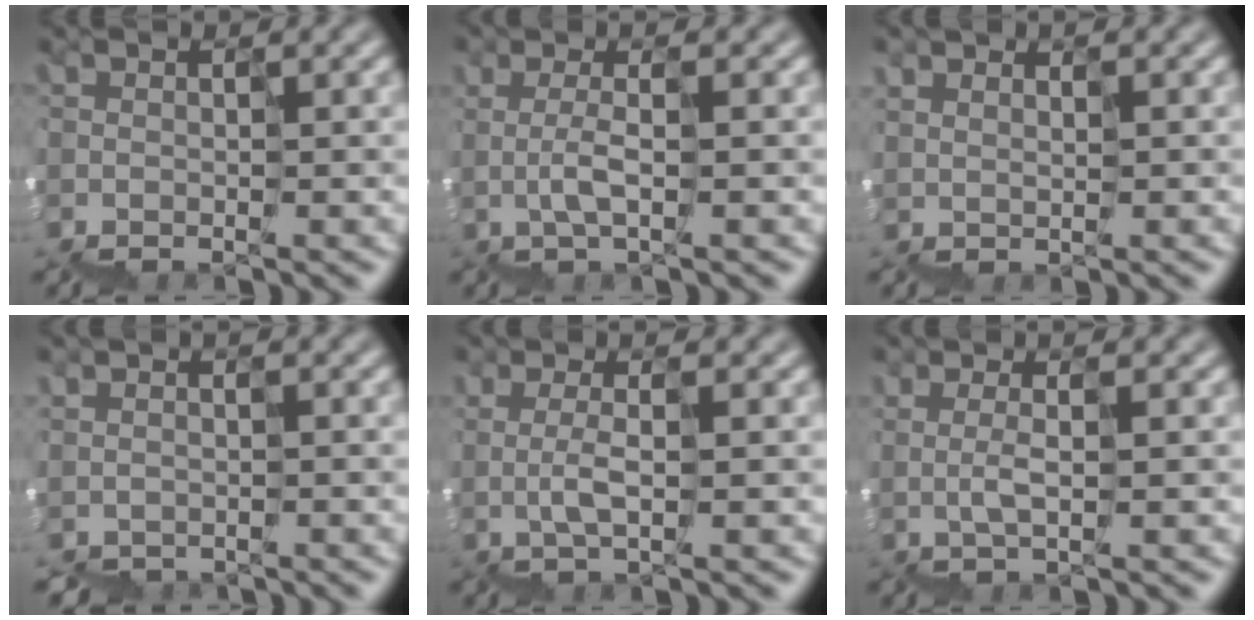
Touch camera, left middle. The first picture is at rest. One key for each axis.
{"total": 0.9, "fx": 0.7, "fy": -0.2, "fz": 0.6, "tx": -0.010, "ty": 0.011, "tz": 0.012}
{"total": 1.4, "fx": 1.4, "fy": 0.2, "fz": 0.0, "tx": 0.019, "ty": 0.000, "tz": 0.035}
{"total": 2.1, "fx": -1.7, "fy": 0.2, "fz": -1.2, "tx": 0.023, "ty": -0.001, "tz": -0.012}
{"total": 1.1, "fx": 1.0, "fy": -0.2, "fz": 0.5, "tx": -0.009, "ty": 0.010, "tz": 0.020}
{"total": 1.4, "fx": 1.3, "fy": -0.2, "fz": 0.2, "tx": -0.003, "ty": 0.006, "tz": 0.030}